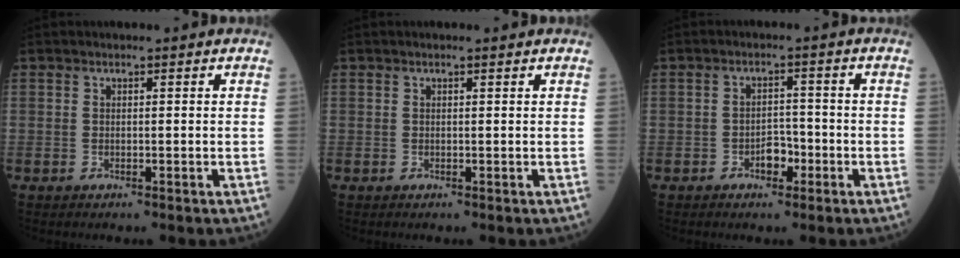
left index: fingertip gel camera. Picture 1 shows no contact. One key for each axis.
{"total": 0.7, "fx": 0.6, "fy": 0.1, "fz": 0.4, "tx": -0.010, "ty": 0.004, "tz": 0.011}
{"total": 2.9, "fx": -1.7, "fy": 1.7, "fz": 1.7, "tx": -0.025, "ty": 0.003, "tz": -0.027}